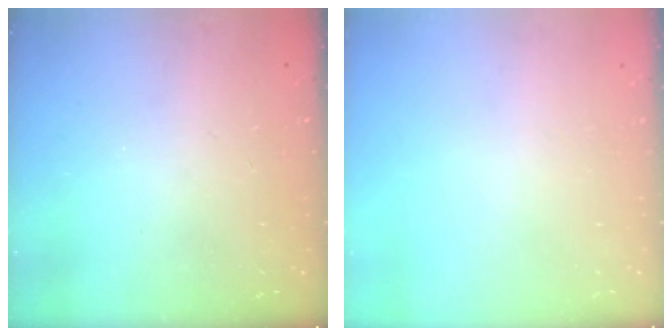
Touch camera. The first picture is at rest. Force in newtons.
{"total": 0.0}